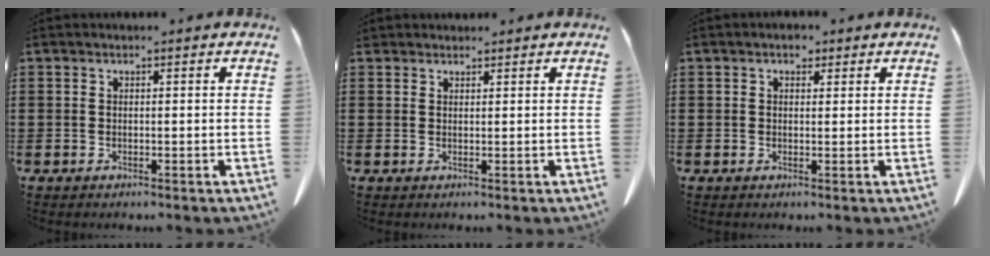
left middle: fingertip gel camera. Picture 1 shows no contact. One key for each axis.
{"total": 1.2, "fx": 1.1, "fy": 0.5, "fz": 0.1, "tx": -0.006, "ty": 0.001, "tz": 0.023}
{"total": 1.5, "fx": 1.0, "fy": 0.9, "fz": 0.5, "tx": -0.005, "ty": 0.002, "tz": 0.017}